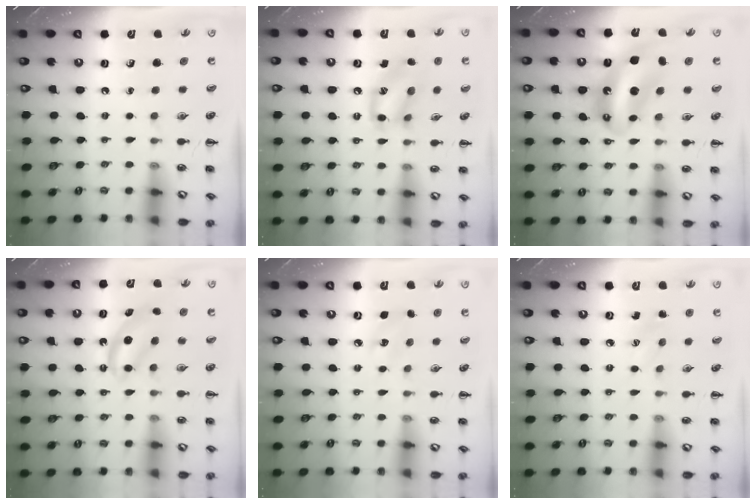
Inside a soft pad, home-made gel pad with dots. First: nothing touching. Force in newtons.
{"total": 11.7, "press": 11.7, "slide": 0.8}
{"total": 10.6, "press": 10.3, "slide": 2.5}
{"total": 6.2, "press": 6.1, "slide": 0.9}
{"total": 5.3, "press": 5.1, "slide": 1.5}
{"total": 4.0, "press": 3.9, "slide": 1.1}